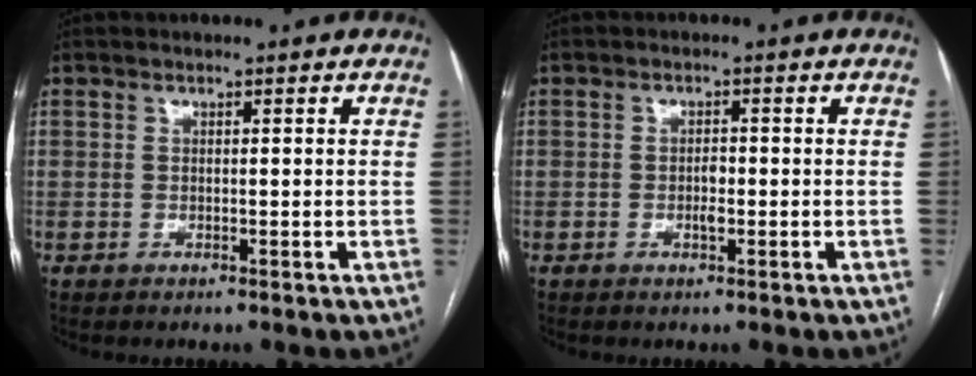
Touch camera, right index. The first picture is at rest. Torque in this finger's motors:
{"motor_torque": [0.44, 0.14, 0.03, 0.03]}